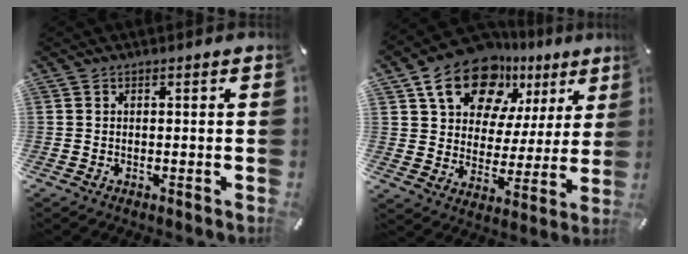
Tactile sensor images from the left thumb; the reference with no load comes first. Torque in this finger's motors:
{"motor_torque": [0.52, 0.52, 1.87, -0.90, 0.13]}